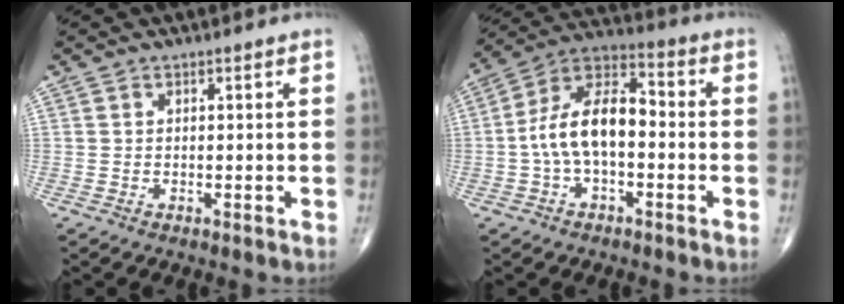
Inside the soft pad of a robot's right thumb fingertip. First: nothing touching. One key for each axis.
{"total": 13.0, "fx": -1.5, "fy": 6.8, "fz": 10.9, "tx": -0.193, "ty": 0.046, "tz": -0.036}